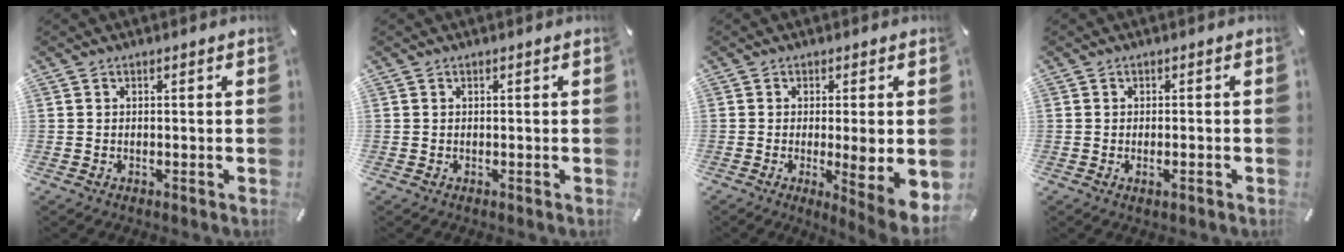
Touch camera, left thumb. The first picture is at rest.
{"total": 0.0}
{"total": 8.5, "force": [-0.5, 1.3, 8.4], "torque": [-0.105, -0.023, -0.005]}
{"total": 1.4, "force": [-0.5, 0.4, 1.3], "torque": [-0.023, 0.000, -0.008]}